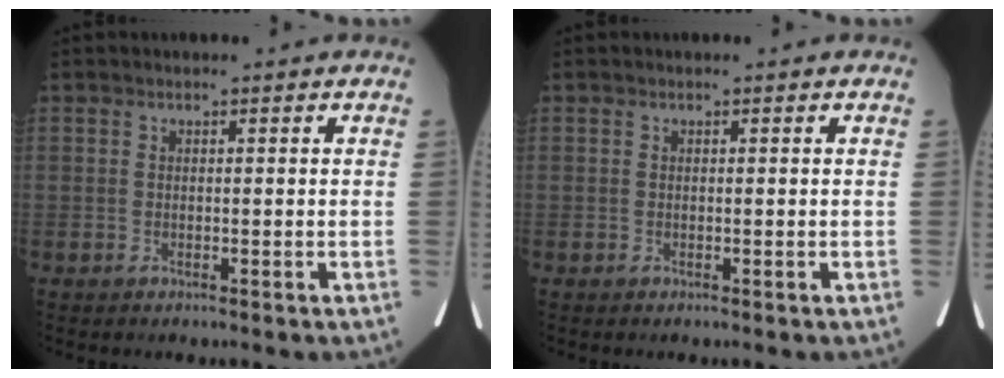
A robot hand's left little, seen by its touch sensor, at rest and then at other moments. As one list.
[{"total": 0.0}]